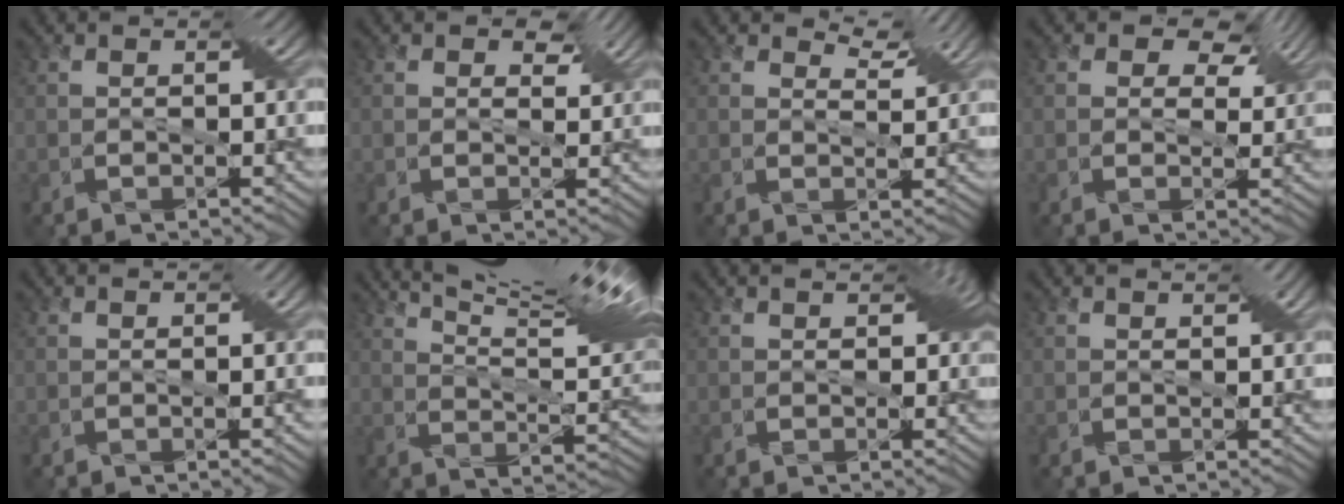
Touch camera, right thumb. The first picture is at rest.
{"total": 3.3, "force": [2.0, 2.1, 1.7], "torque": [-0.029, 0.005, 0.007]}
{"total": 3.2, "force": [2.8, 0.5, 1.4], "torque": [-0.042, -0.003, 0.046]}
{"total": 6.5, "force": [3.7, 4.0, 3.5], "torque": [-0.060, 0.019, 0.035]}
{"total": 0.7, "force": [0.1, -0.1, 0.7], "torque": [-0.017, -0.008, 0.006]}
{"total": 13.6, "force": [10.7, 1.1, 8.3], "torque": [-0.159, 0.003, 0.170]}
{"total": 2.0, "force": [0.7, 1.3, 1.4], "torque": [-0.022, 0.006, 0.016]}
{"total": 0.8, "force": [0.7, -0.4, 0.0], "torque": [-0.014, -0.003, 0.016]}